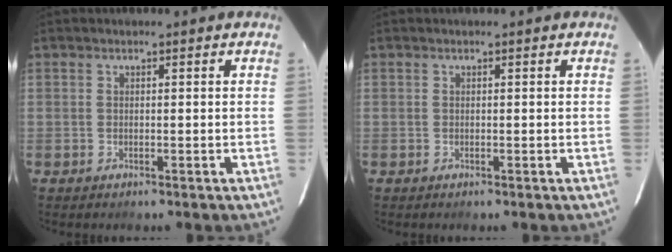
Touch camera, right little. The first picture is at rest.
{"total": 0.0}